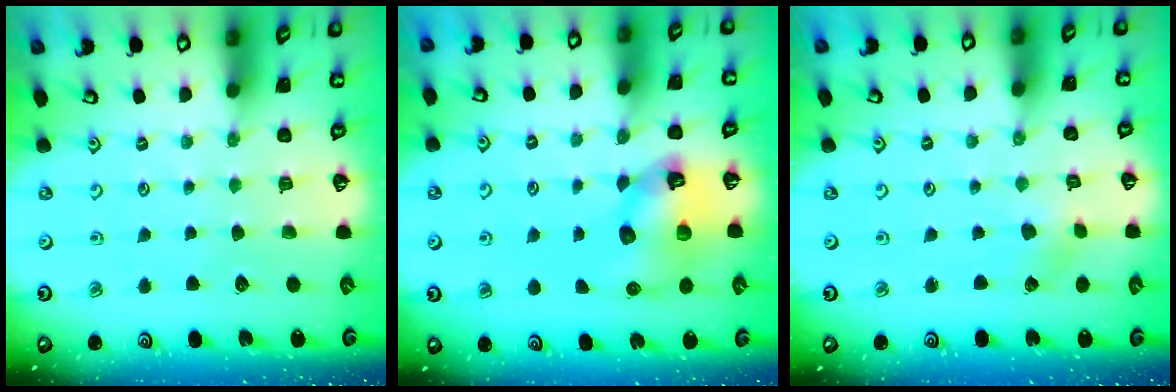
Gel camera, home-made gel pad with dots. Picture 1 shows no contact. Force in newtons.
{"total": 9.6, "press": 9.6, "slide": 0.4}
{"total": 2.1, "press": 2.1, "slide": 0.2}